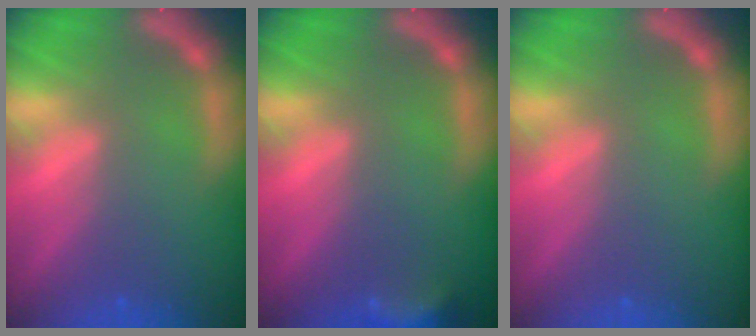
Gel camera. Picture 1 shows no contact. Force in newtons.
{"total": 3.9}
{"total": 0.0}